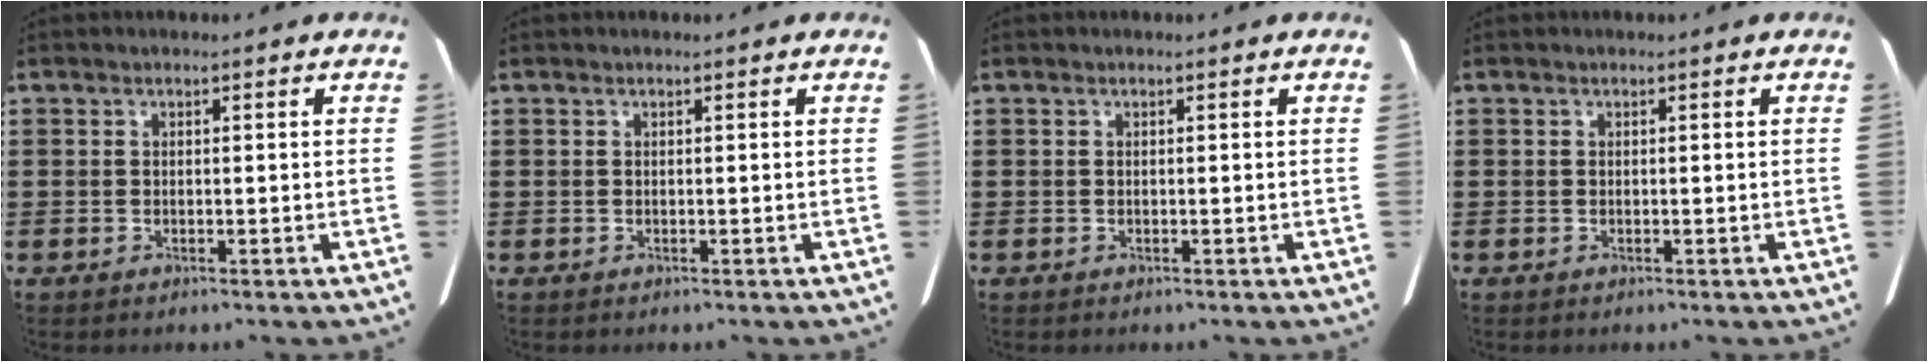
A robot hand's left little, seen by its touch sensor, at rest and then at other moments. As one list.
[{"total": 0.0}, {"total": 0.0}, {"total": 0.0}]